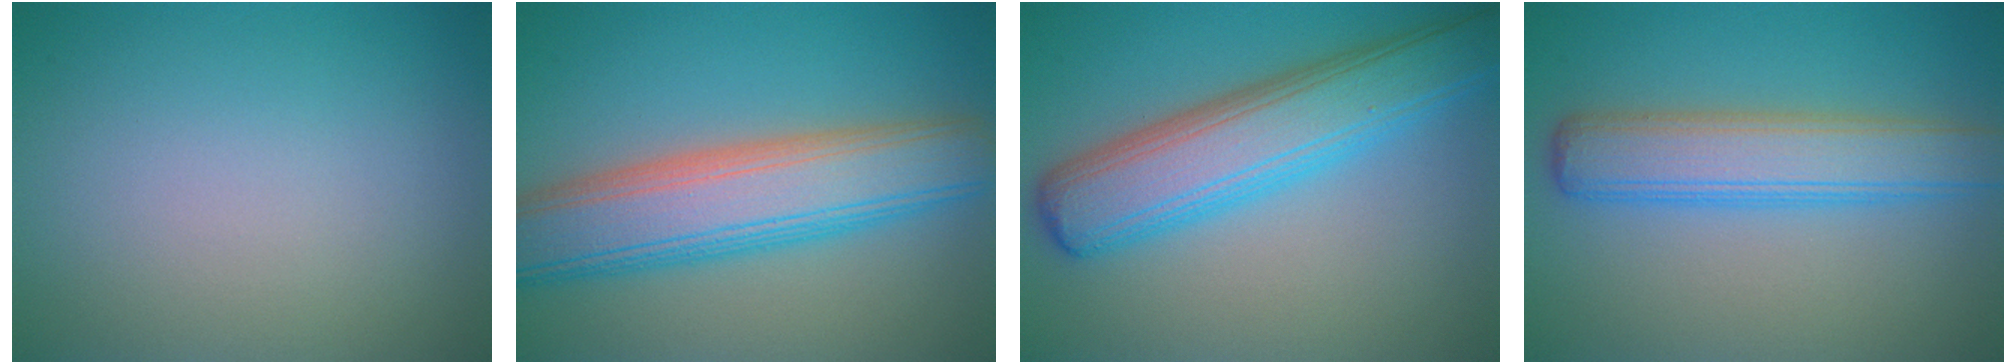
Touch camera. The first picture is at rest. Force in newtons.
{"total": 9.1, "press": 9.1, "slide": 0.7}
{"total": 8.0, "press": 8.0, "slide": 0.2}
{"total": 5.6, "press": 5.6, "slide": 0.1}